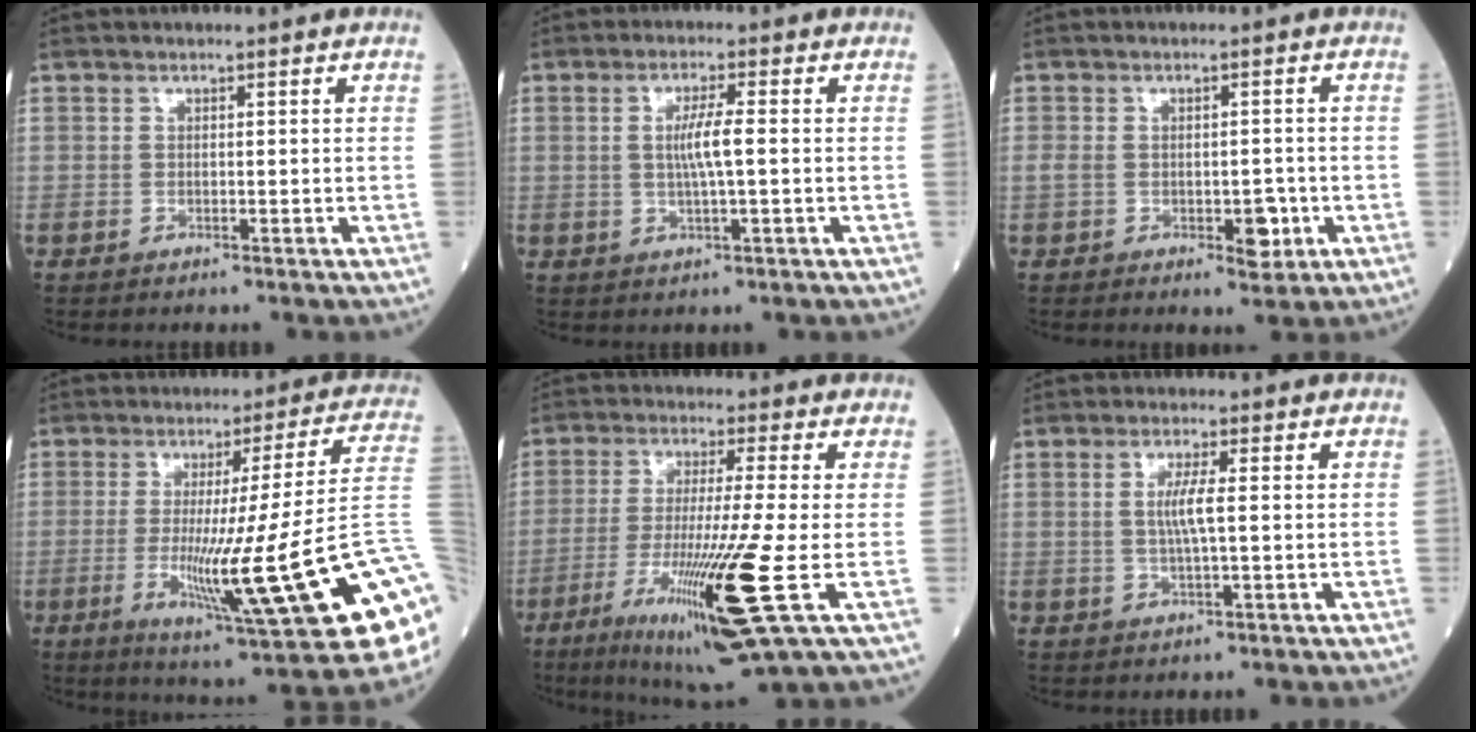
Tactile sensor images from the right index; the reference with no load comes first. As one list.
[{"total": 4.4, "force": [0.2, 0.0, 4.4], "torque": [-0.085, -0.002, 0.004]}, {"total": 4.6, "force": [-1.1, 2.2, 3.9], "torque": [-0.068, 0.007, -0.009]}, {"total": 22.8, "force": [-5.9, -0.9, 22.0], "torque": [-0.255, -0.017, -0.094]}, {"total": 16.0, "force": [-5.6, -1.0, 15.0], "torque": [-0.291, -0.051, -0.102]}, {"total": 3.7, "force": [0.3, -0.1, 3.7], "torque": [-0.076, -0.005, 0.006]}]